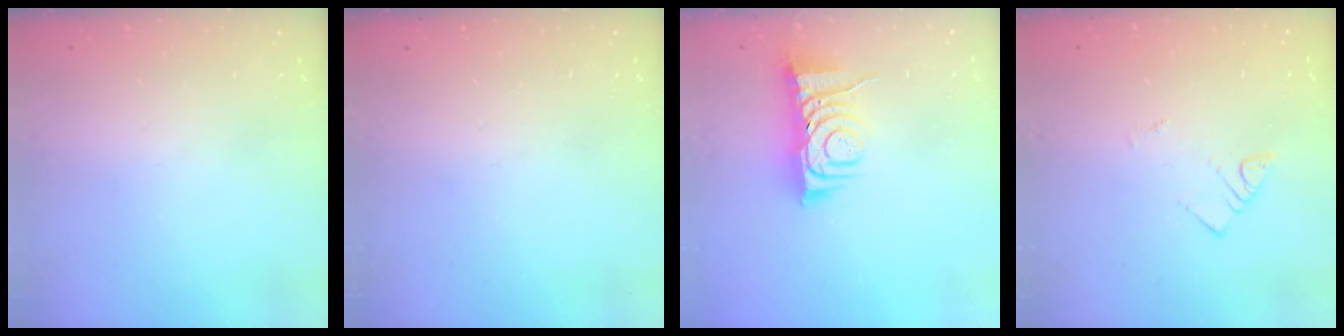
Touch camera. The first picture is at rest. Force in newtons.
{"total": 0.0}
{"total": 7.3, "press": 7.3, "slide": 0.6}
{"total": 3.6, "press": 3.6, "slide": 0.6}